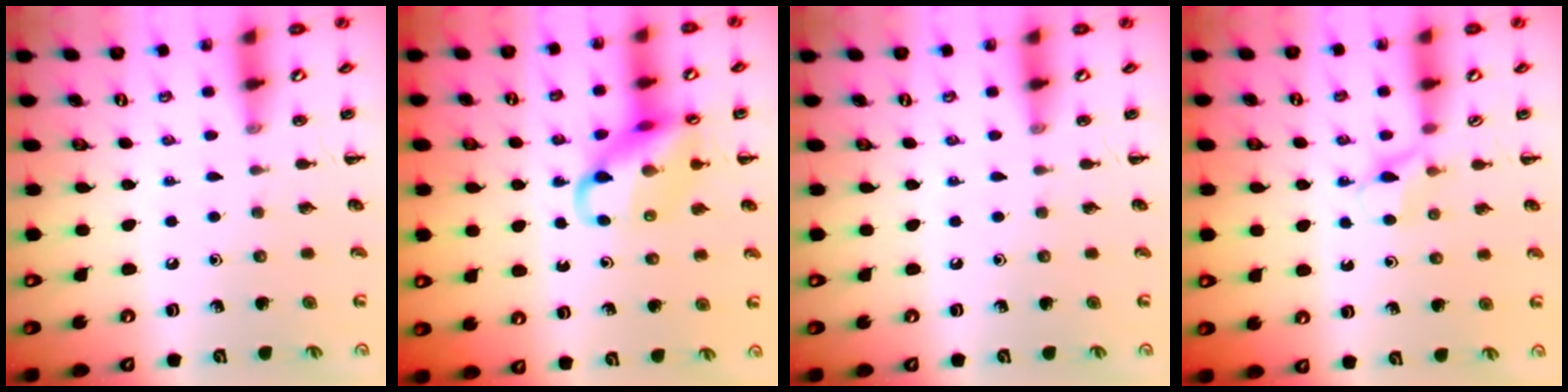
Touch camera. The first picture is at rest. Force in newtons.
{"total": 14.2, "press": 14.0, "slide": 2.4}
{"total": 0.0}
{"total": 3.8, "press": 3.6, "slide": 1.3}